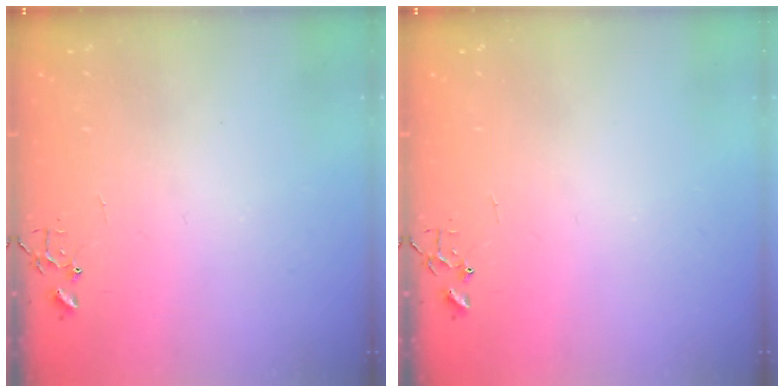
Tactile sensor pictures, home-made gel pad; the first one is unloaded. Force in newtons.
{"total": 0.0}